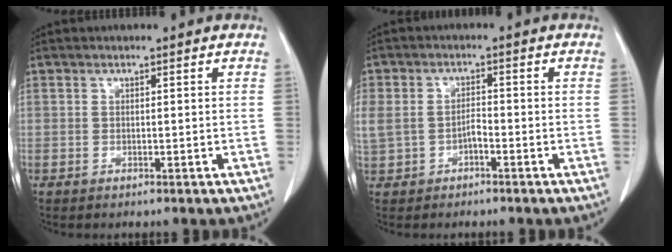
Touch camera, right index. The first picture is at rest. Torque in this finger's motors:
{"motor_torque": [1.37, 0.11, 0.70, 0.15]}